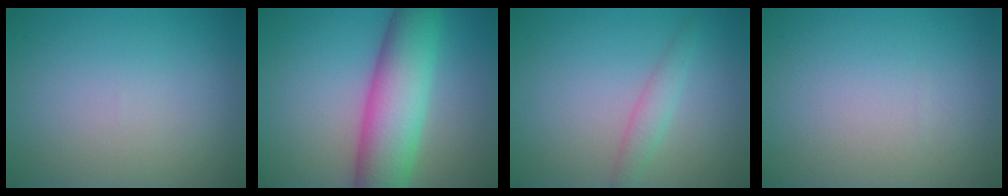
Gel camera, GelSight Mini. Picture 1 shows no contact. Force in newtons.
{"total": 9.3, "press": 9.3, "slide": 0.2}
{"total": 1.8, "press": 1.8, "slide": 0.1}
{"total": 0.0}